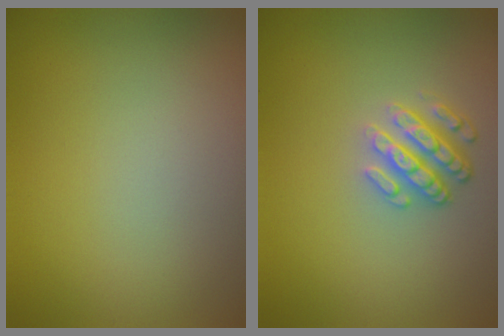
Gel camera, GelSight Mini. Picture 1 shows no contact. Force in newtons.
{"total": 3.5, "press": 2.6, "slide": 2.4}